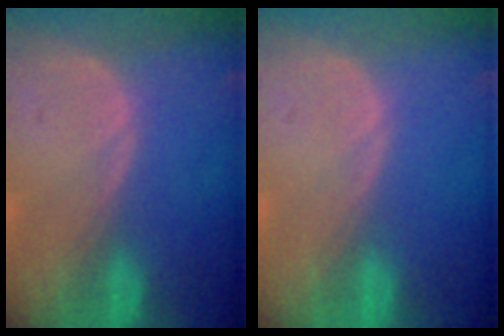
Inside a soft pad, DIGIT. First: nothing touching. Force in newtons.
{"total": 0.0}